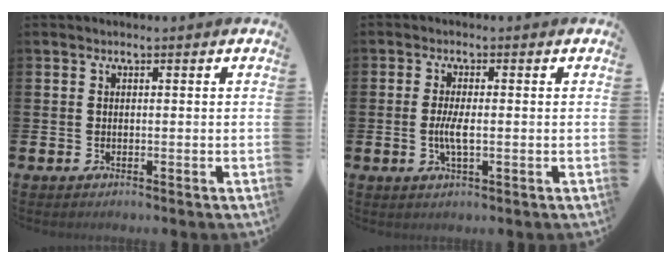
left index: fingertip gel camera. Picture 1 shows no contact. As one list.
[{"total": 3.0, "force": [-0.5, 0.8, 2.8], "torque": [-0.047, -0.002, -0.010]}]